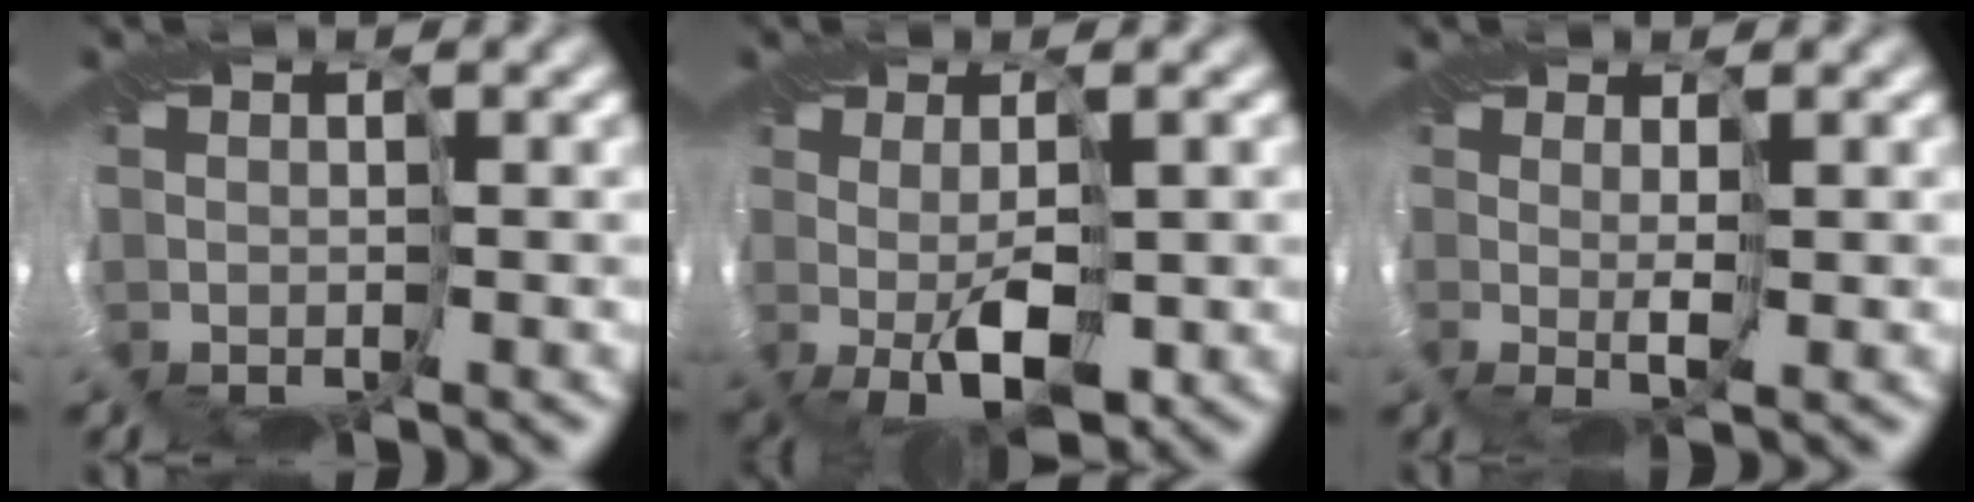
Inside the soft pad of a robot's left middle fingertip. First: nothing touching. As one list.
[{"total": 3.1, "force": [-0.8, 0.3, 2.9], "torque": [-0.062, -0.007, -0.011]}, {"total": 1.7, "force": [0.8, -1.5, -0.3], "torque": [0.002, -0.003, 0.015]}]